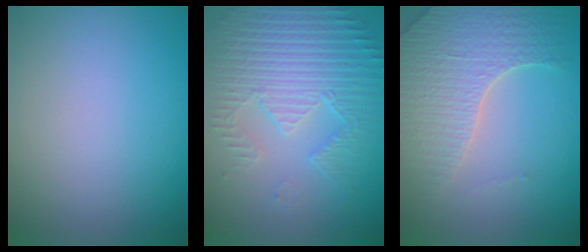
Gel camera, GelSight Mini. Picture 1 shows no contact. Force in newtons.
{"total": 3.9, "press": 3.6, "slide": 1.5}
{"total": 3.8, "press": 3.7, "slide": 0.8}